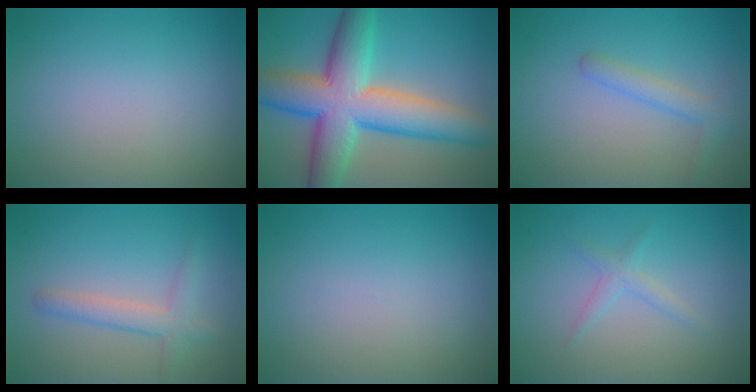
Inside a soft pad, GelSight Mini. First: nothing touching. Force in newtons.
{"total": 11.4, "press": 11.4, "slide": 0.3}
{"total": 2.0, "press": 1.9, "slide": 0.1}
{"total": 2.5, "press": 2.5, "slide": 0.2}
{"total": 0.0}
{"total": 1.3, "press": 1.3, "slide": 0.0}